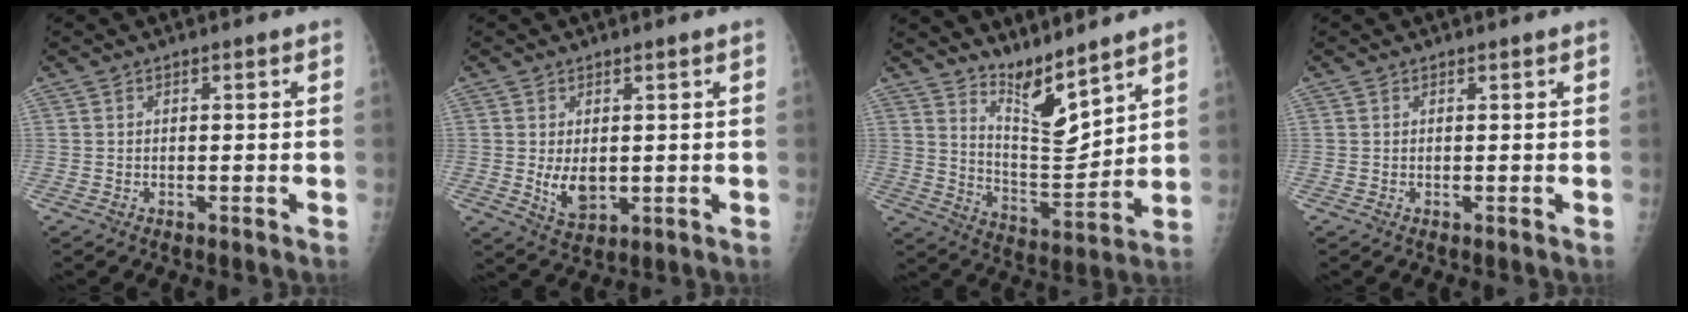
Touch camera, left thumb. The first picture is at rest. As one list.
[{"total": 5.0, "force": [0.1, 3.1, 4.0], "torque": [-0.059, -0.013, 0.016]}, {"total": 9.9, "force": [8.1, 1.9, 5.3], "torque": [-0.079, -0.081, 0.161]}, {"total": 0.0}]